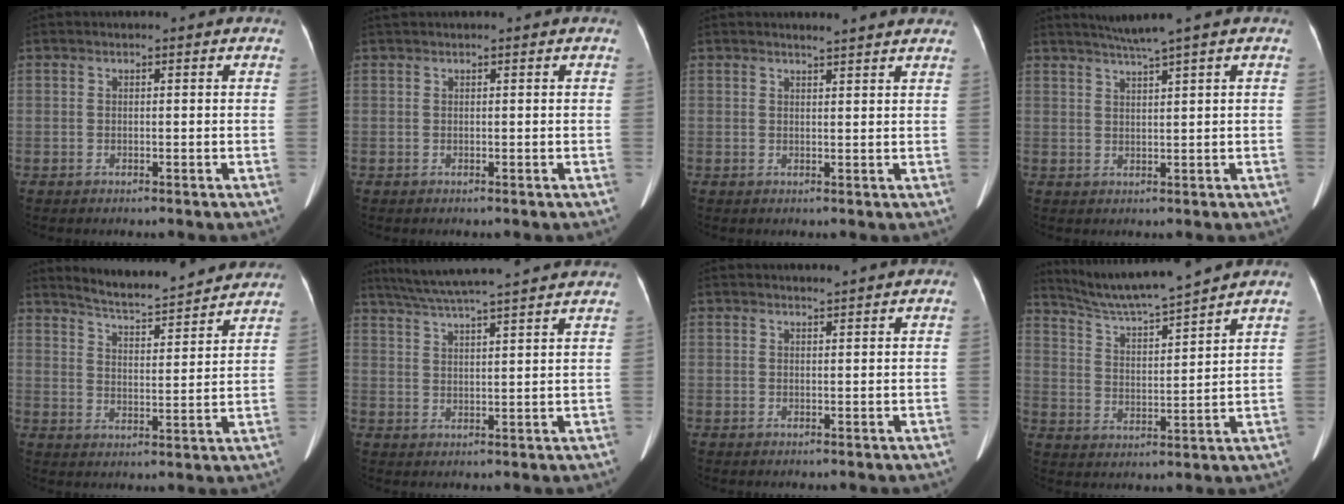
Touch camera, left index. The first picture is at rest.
{"total": 0.8, "force": [0.7, 0.0, 0.3], "torque": [-0.010, 0.021, 0.019]}
{"total": 5.4, "force": [5.0, 0.0, 2.0], "torque": [-0.029, 0.008, 0.051]}
{"total": 3.9, "force": [3.0, -1.3, 2.2], "torque": [-0.043, 0.002, 0.060]}
{"total": 12.4, "force": [11.8, 0.9, 3.6], "torque": [-0.060, 0.005, 0.169]}
{"total": 15.6, "force": [13.8, -0.1, 7.4], "torque": [-0.135, 0.034, 0.196]}
{"total": 1.2, "force": [1.1, -0.4, 0.3], "torque": [-0.004, 0.001, 0.022]}
{"total": 10.8, "force": [10.0, -1.5, 3.7], "torque": [-0.073, 0.005, 0.182]}